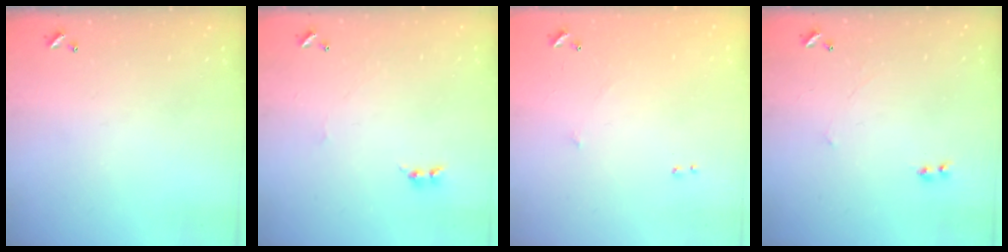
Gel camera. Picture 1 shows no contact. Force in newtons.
{"total": 1.7, "press": 1.6, "slide": 0.5}
{"total": 6.0, "press": 5.9, "slide": 0.8}
{"total": 2.3, "press": 2.3, "slide": 0.3}